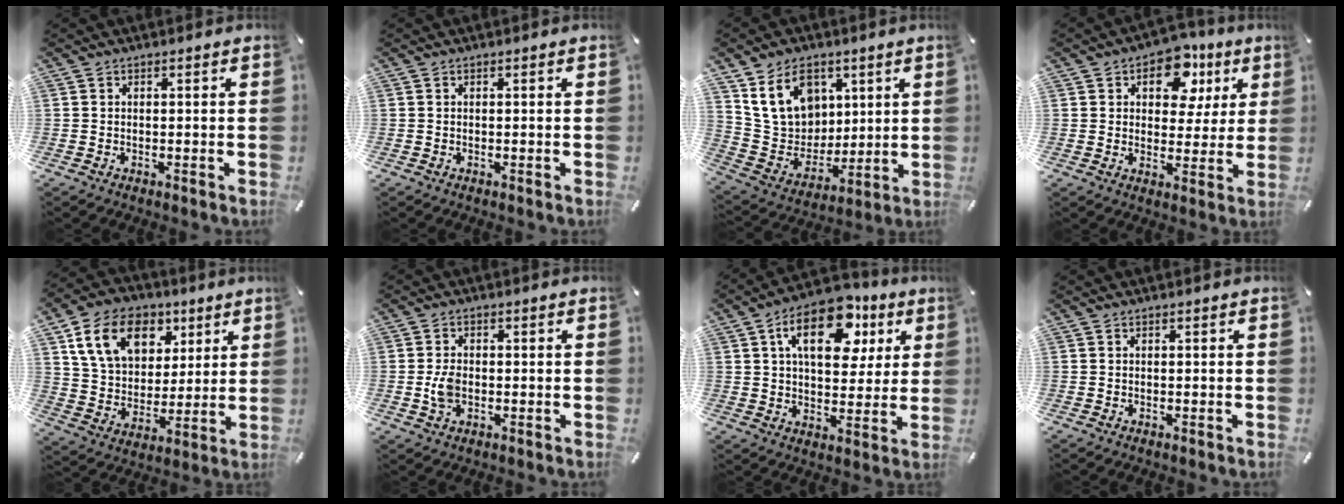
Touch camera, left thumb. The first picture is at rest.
{"total": 0.0}
{"total": 15.7, "force": [6.8, 12.6, 6.5], "torque": [-0.110, -0.025, 0.141]}
{"total": 11.1, "force": [5.0, 7.6, 6.3], "torque": [-0.081, -0.016, 0.085]}
{"total": 14.8, "force": [7.1, 11.0, 6.9], "torque": [-0.139, -0.014, 0.136]}
{"total": 4.3, "force": [-0.5, 2.8, 3.2], "torque": [-0.070, 0.002, -0.013]}
{"total": 17.0, "force": [7.5, 9.8, 11.6], "torque": [-0.172, -0.018, 0.126]}
{"total": 0.0}